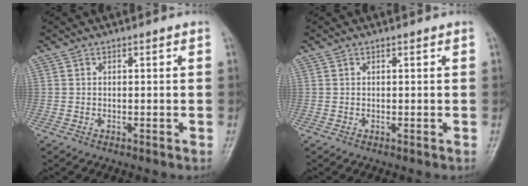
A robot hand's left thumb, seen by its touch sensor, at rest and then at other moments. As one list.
[{"total": 0.0}]